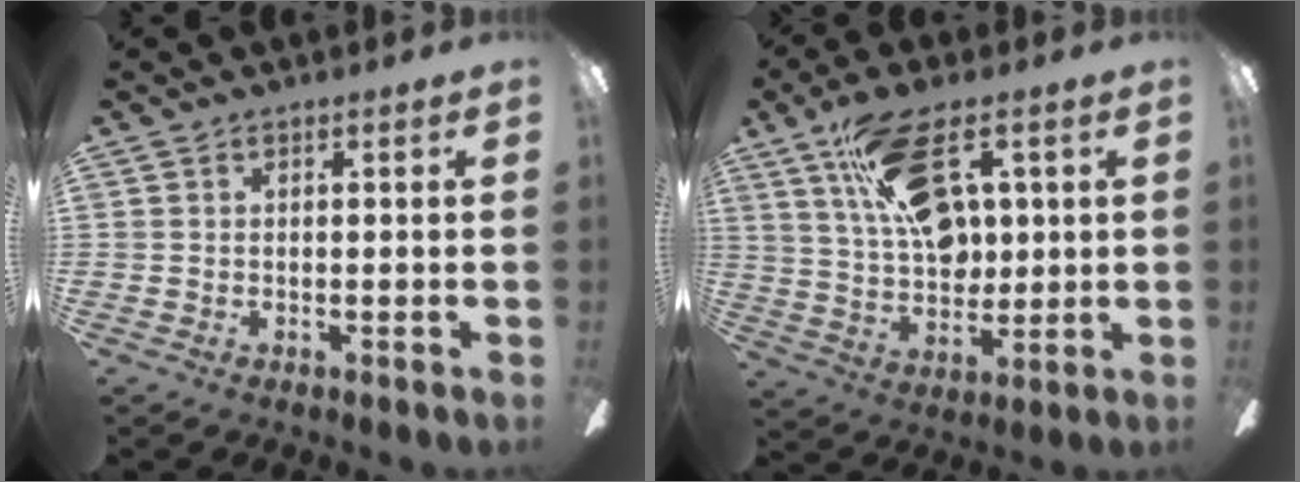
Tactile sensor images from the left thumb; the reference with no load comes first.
{"total": 17.5, "force": [8.0, 9.7, 12.2], "torque": [-0.211, -0.009, 0.146]}